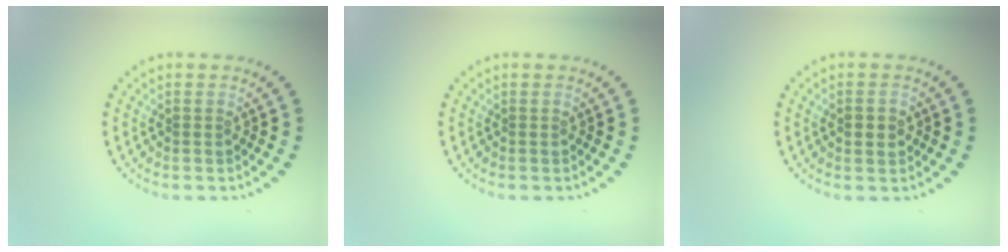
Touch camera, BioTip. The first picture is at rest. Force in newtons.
{"total": 0.0}
{"total": 2.2, "press": 2.2, "slide": 0.1}